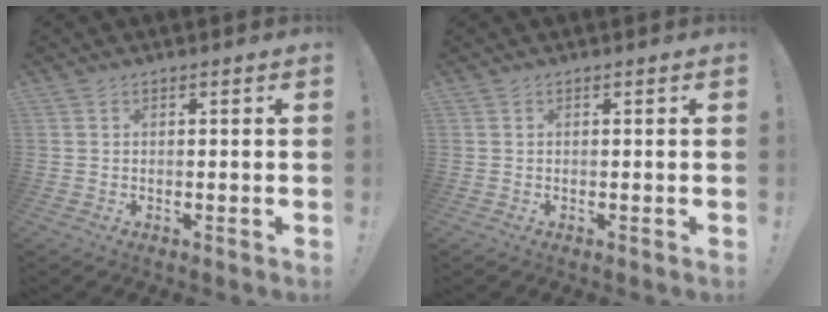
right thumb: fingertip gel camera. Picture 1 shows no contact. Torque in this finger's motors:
{"motor_torque": [-0.03, -0.01, -0.11, 0.11, 0.00]}